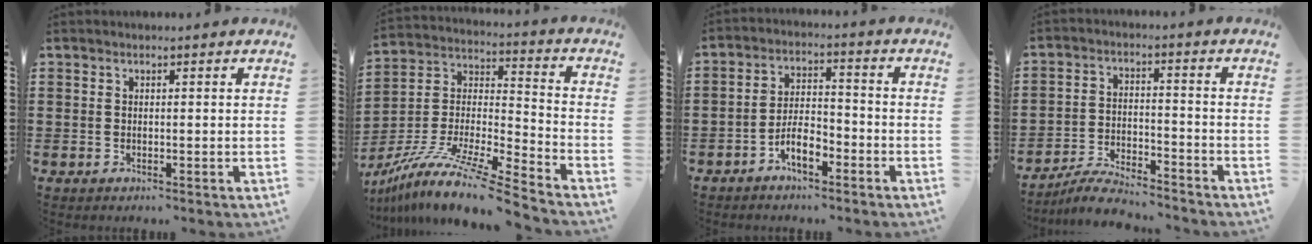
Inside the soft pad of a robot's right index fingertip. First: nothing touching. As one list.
[{"total": 12.4, "force": [-10.5, 0.2, 6.5], "torque": [-0.130, 0.004, -0.207]}, {"total": 5.4, "force": [-3.4, 2.2, 3.7], "torque": [-0.075, 0.010, -0.068]}, {"total": 5.8, "force": [-5.6, 0.5, 1.5], "torque": [-0.039, 0.003, -0.112]}]